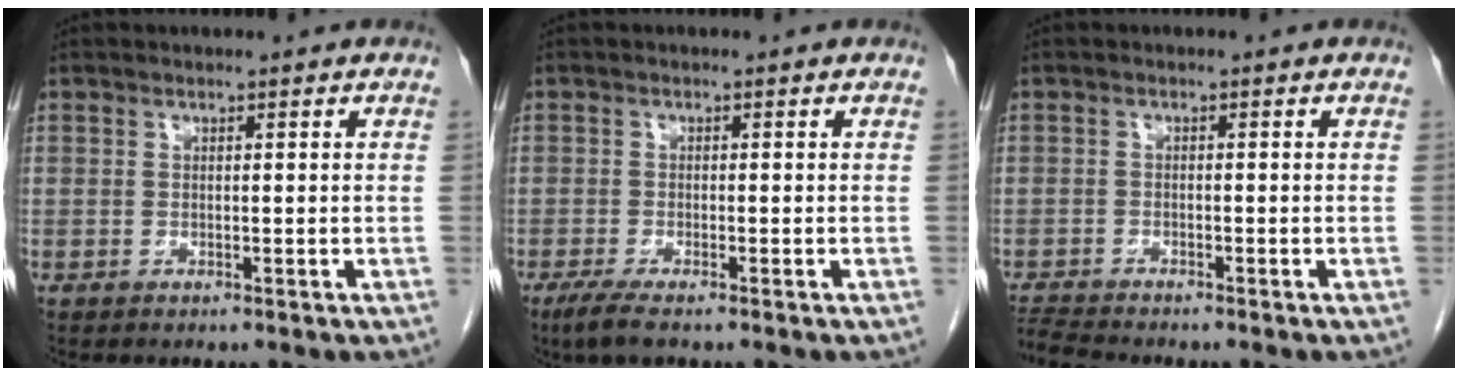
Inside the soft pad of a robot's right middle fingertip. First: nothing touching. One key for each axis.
{"total": 3.2, "fx": -2.3, "fy": 0.4, "fz": 2.3, "tx": -0.050, "ty": -0.011, "tz": -0.042}
{"total": 3.3, "fx": -3.2, "fy": -0.7, "fz": 0.4, "tx": -0.013, "ty": -0.020, "tz": -0.062}